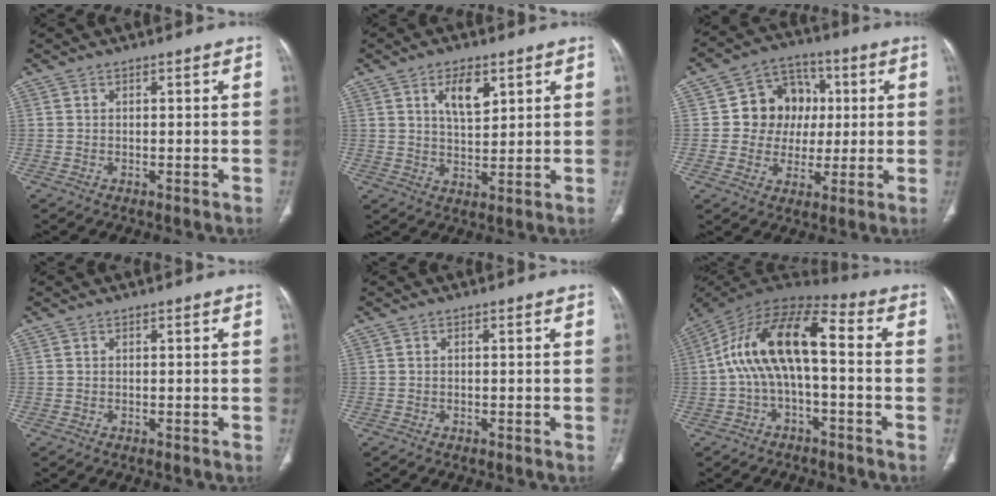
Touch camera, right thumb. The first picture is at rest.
{"total": 6.7, "force": [3.1, 3.2, 5.0], "torque": [-0.073, -0.021, 0.057]}
{"total": 11.5, "force": [1.2, 10.3, 5.1], "torque": [-0.019, 0.012, 0.017]}
{"total": 0.0}
{"total": 0.0}
{"total": 15.2, "force": [-0.3, 6.7, 13.6], "torque": [-0.255, 0.058, -0.017]}